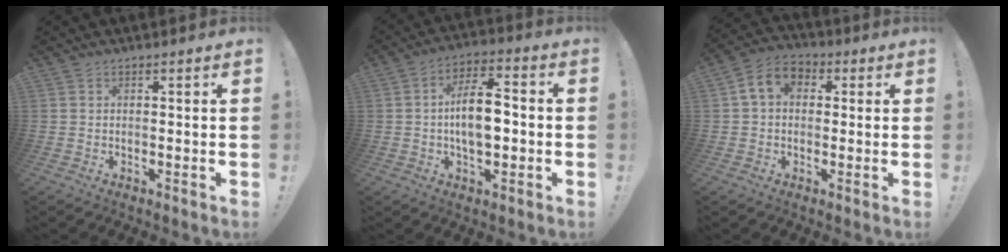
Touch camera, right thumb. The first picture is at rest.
{"total": 11.6, "force": [-1.1, 6.0, 9.9], "torque": [-0.165, 0.010, -0.021]}
{"total": 8.3, "force": [1.8, 6.0, 5.4], "torque": [-0.098, 0.009, 0.039]}